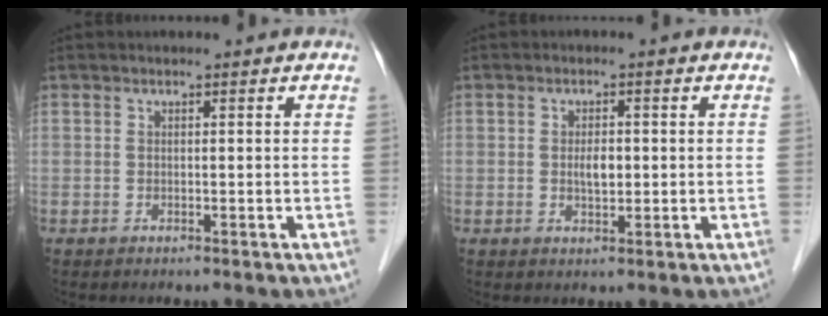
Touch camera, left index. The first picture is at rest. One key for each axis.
{"total": 2.5, "fx": -0.2, "fy": 1.2, "fz": 2.2, "tx": -0.040, "ty": -0.003, "tz": -0.002}